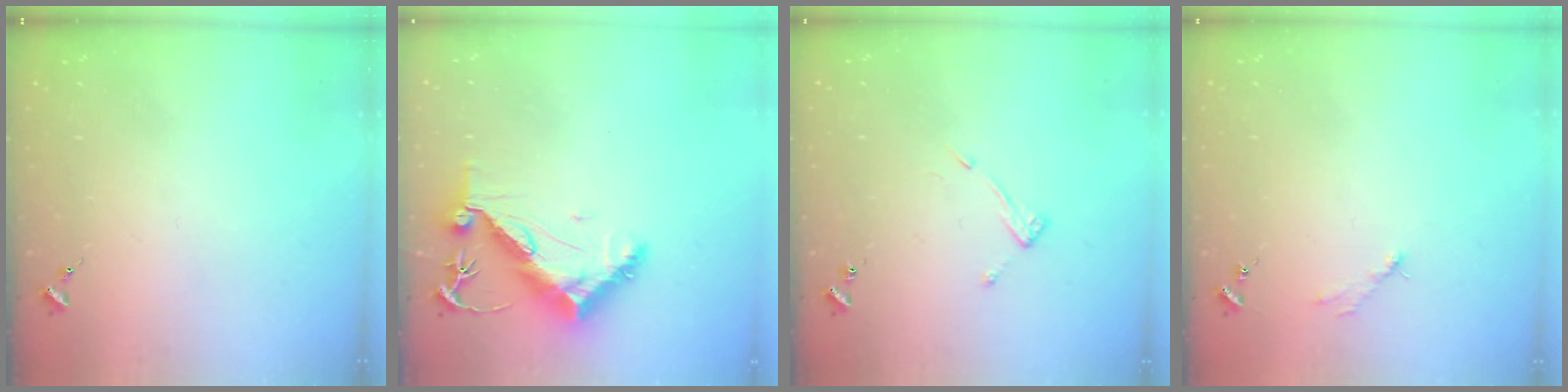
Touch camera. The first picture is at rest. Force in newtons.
{"total": 12.8, "press": 12.8, "slide": 1.2}
{"total": 7.5, "press": 7.5, "slide": 0.5}
{"total": 2.6, "press": 2.6, "slide": 0.3}